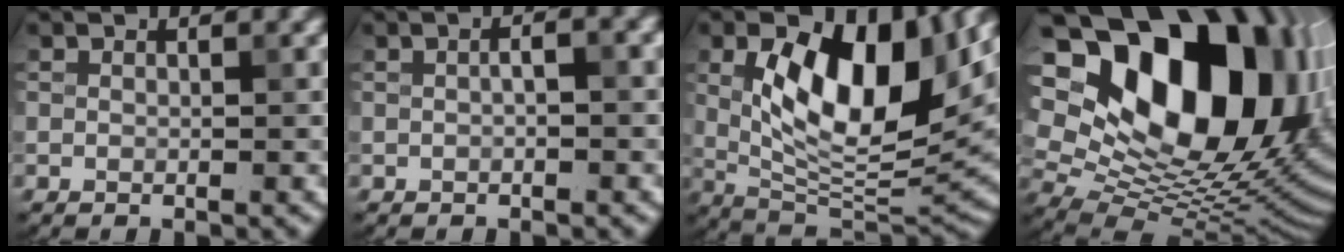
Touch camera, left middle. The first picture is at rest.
{"total": 1.8, "force": [-0.2, 0.6, 1.6], "torque": [-0.028, 0.008, 0.003]}
{"total": 11.5, "force": [1.8, 5.2, 10.1], "torque": [-0.163, -0.003, 0.032]}
{"total": 20.9, "force": [6.3, 12.6, 15.4], "torque": [-0.236, 0.036, 0.129]}